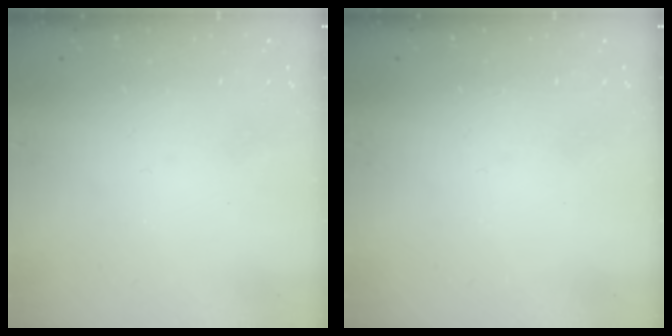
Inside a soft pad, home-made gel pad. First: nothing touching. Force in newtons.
{"total": 0.0}